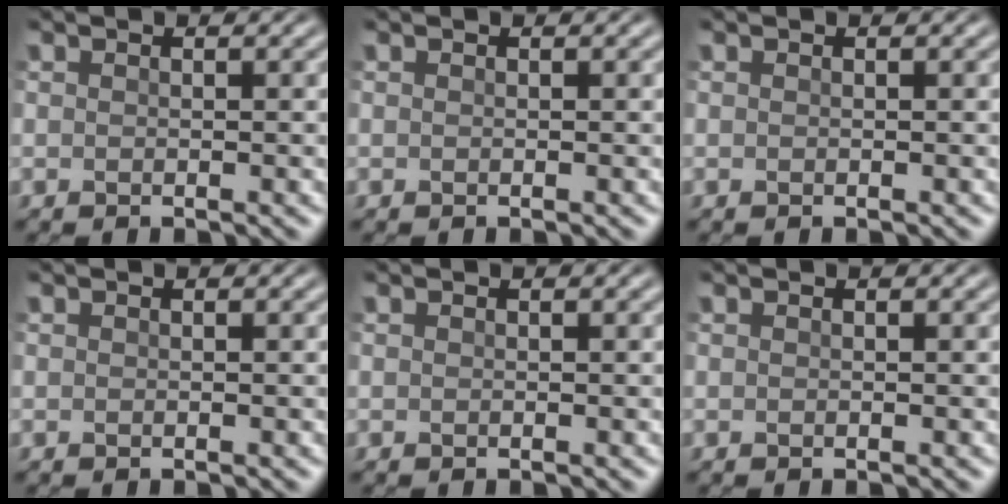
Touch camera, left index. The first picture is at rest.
{"total": 0.0}
{"total": 0.0}
{"total": 0.0}
{"total": 0.0}
{"total": 0.0}